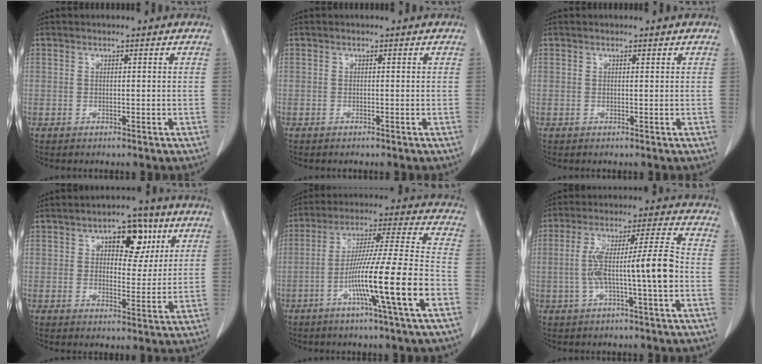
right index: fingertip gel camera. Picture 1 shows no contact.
{"total": 0.0}
{"total": 0.0}
{"total": 7.9, "force": [3.5, 4.1, 5.8], "torque": [-0.071, 0.016, 0.049]}
{"total": 16.1, "force": [-6.2, -1.3, 14.8], "torque": [-0.260, -0.008, -0.109]}
{"total": 11.3, "force": [-1.8, 0.4, 11.1], "torque": [-0.202, 0.022, -0.034]}